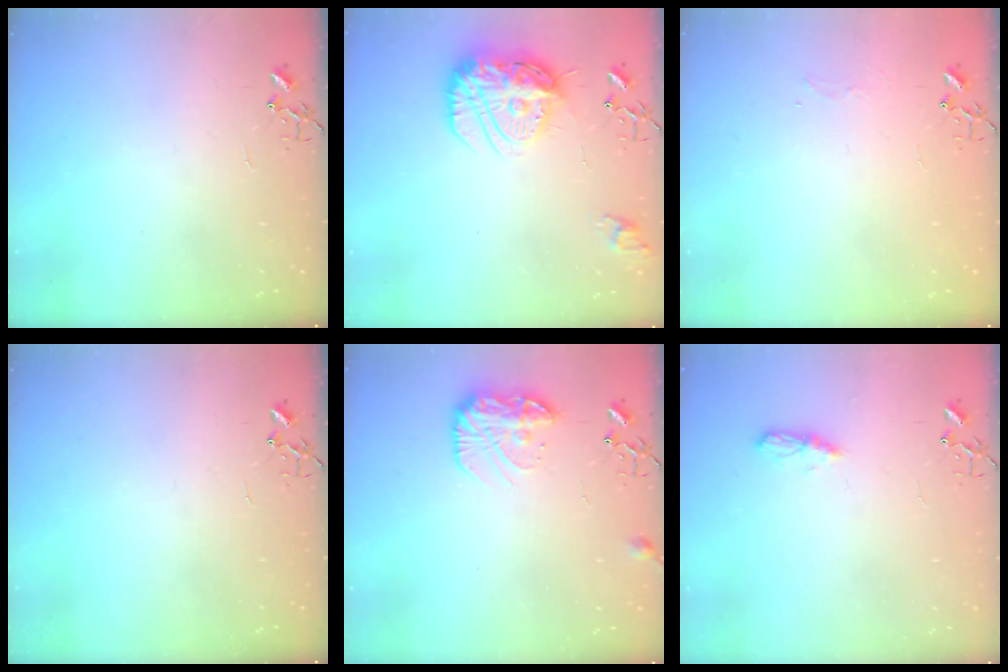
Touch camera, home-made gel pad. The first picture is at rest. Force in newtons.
{"total": 16.5, "press": 16.5, "slide": 1.6}
{"total": 3.8, "press": 3.8, "slide": 0.4}
{"total": 0.0}
{"total": 12.8, "press": 12.8, "slide": 0.7}
{"total": 5.1, "press": 5.1, "slide": 0.5}